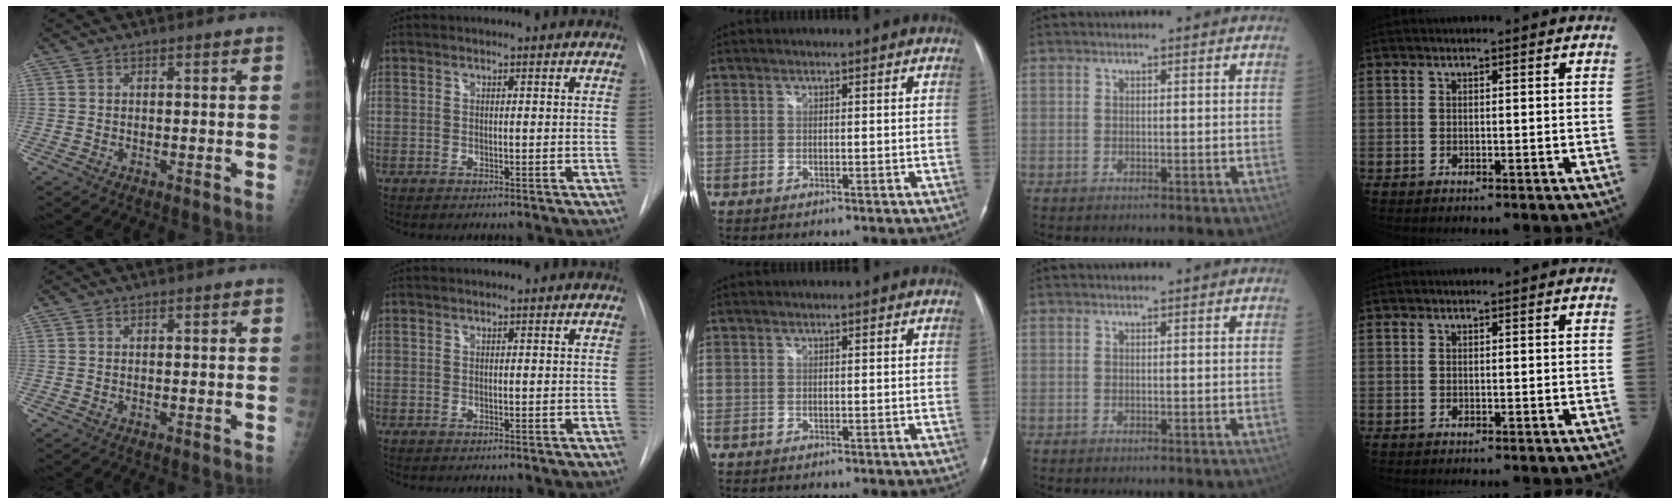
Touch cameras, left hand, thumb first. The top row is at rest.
{}